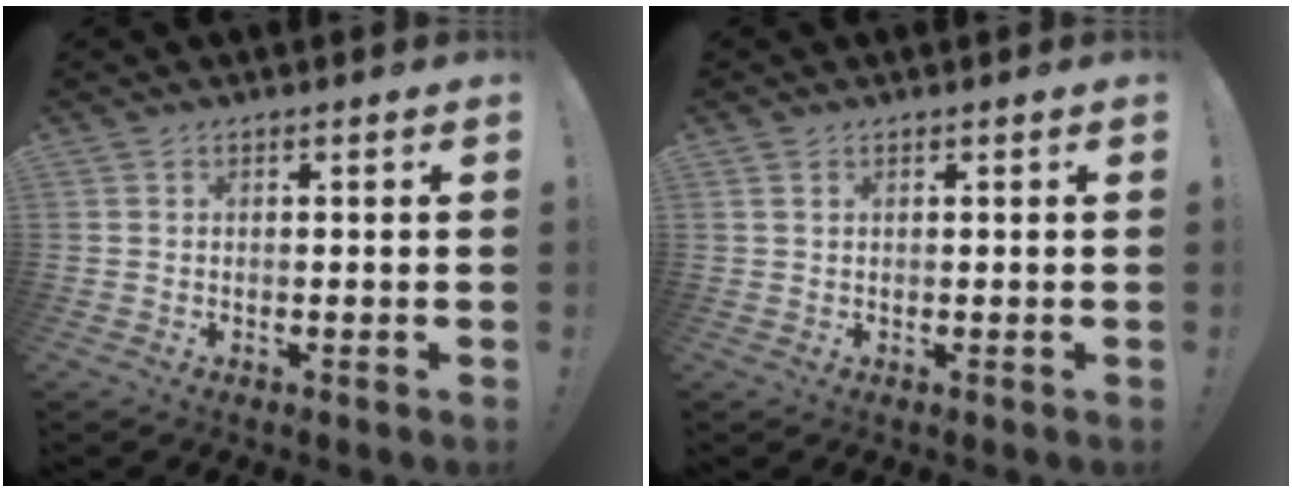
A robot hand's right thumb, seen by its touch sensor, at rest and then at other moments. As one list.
[{"total": 0.9, "force": [0.5, 0.5, 0.5], "torque": [-0.003, -0.001, 0.009]}]